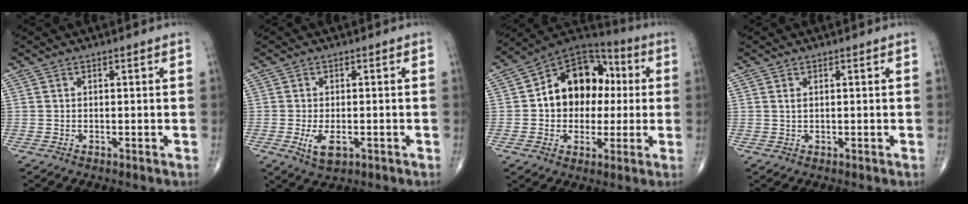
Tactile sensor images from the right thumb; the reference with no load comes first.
{"total": 4.7, "force": [-1.5, 2.4, 3.8], "torque": [-0.068, -0.007, -0.019]}
{"total": 16.4, "force": [1.3, 12.3, 10.8], "torque": [-0.109, 0.031, 0.011]}
{"total": 0.9, "force": [0.3, 0.4, 0.7], "torque": [-0.016, 0.002, 0.010]}